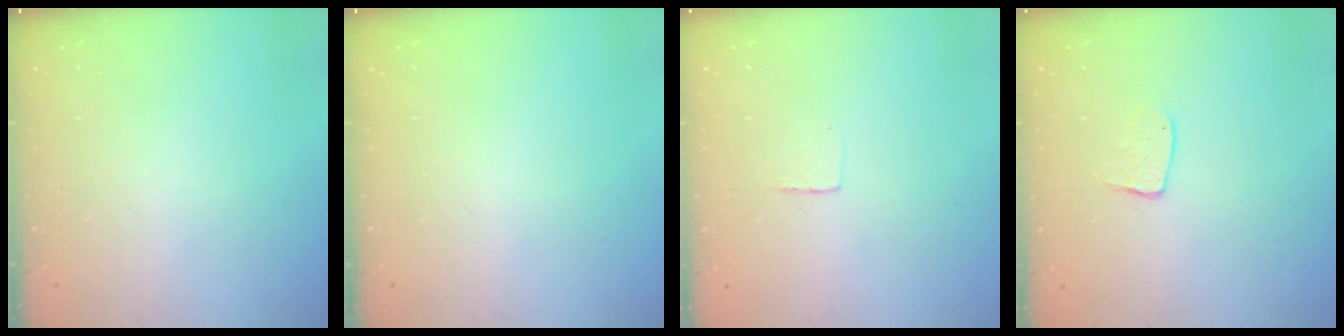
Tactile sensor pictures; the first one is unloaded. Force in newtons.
{"total": 0.0}
{"total": 3.0, "press": 3.0, "slide": 0.2}
{"total": 7.4, "press": 7.4, "slide": 0.4}